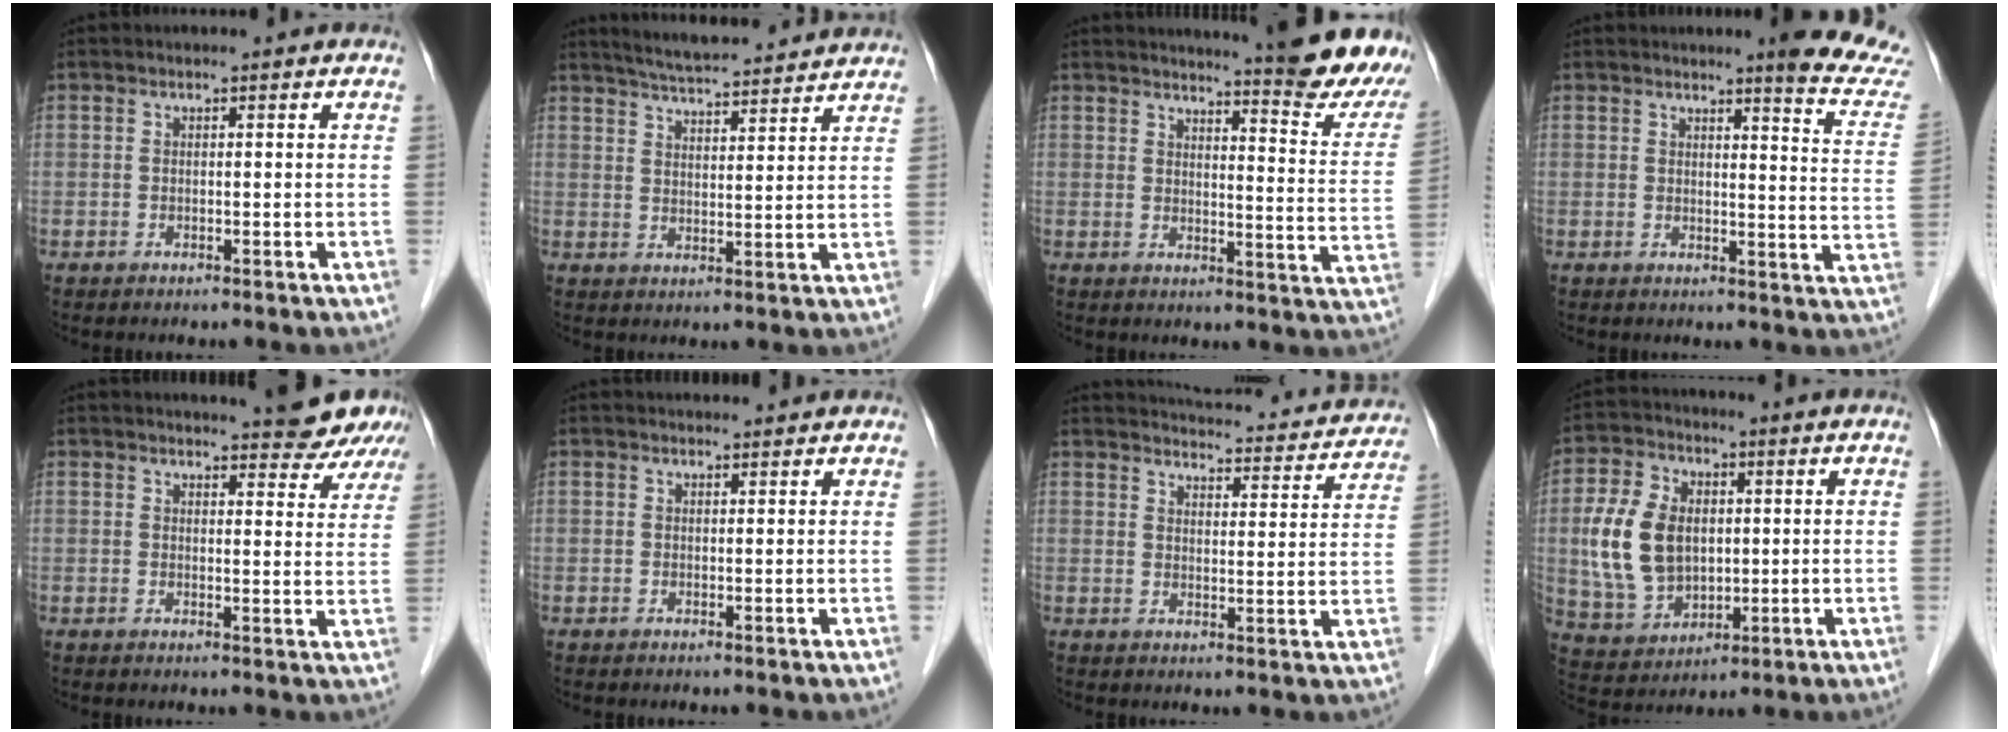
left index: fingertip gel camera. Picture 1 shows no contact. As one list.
[{"total": 12.9, "force": [12.0, 1.2, 4.8], "torque": [-0.081, 0.018, 0.169]}, {"total": 18.3, "force": [16.5, 0.1, 7.8], "torque": [-0.099, -0.101, 0.185]}, {"total": 10.7, "force": [9.8, -0.3, 4.4], "torque": [-0.037, -0.062, 0.087]}, {"total": 14.9, "force": [13.6, 3.1, 5.5], "torque": [-0.058, -0.004, 0.148]}, {"total": 2.2, "force": [2.2, 0.2, 0.2], "torque": [-0.002, 0.019, 0.035]}, {"total": 21.8, "force": [20.7, 4.1, 5.2], "torque": [-0.071, -0.024, 0.245]}, {"total": 11.6, "force": [0.6, 8.1, 8.2], "torque": [-0.194, 0.013, 0.024]}]